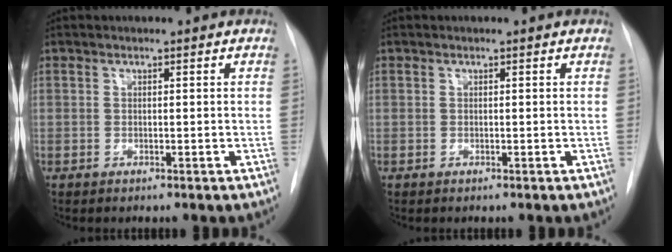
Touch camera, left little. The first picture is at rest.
{"total": 0.0}